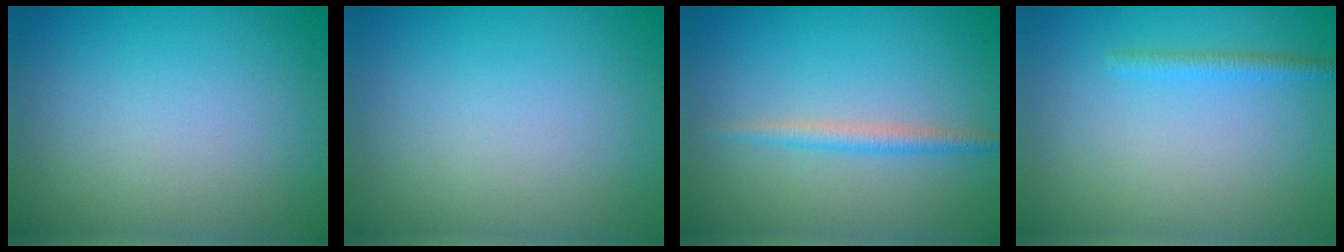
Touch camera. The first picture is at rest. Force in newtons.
{"total": 0.0}
{"total": 1.7, "press": 1.7, "slide": 0.0}
{"total": 1.3, "press": 1.3, "slide": 0.1}